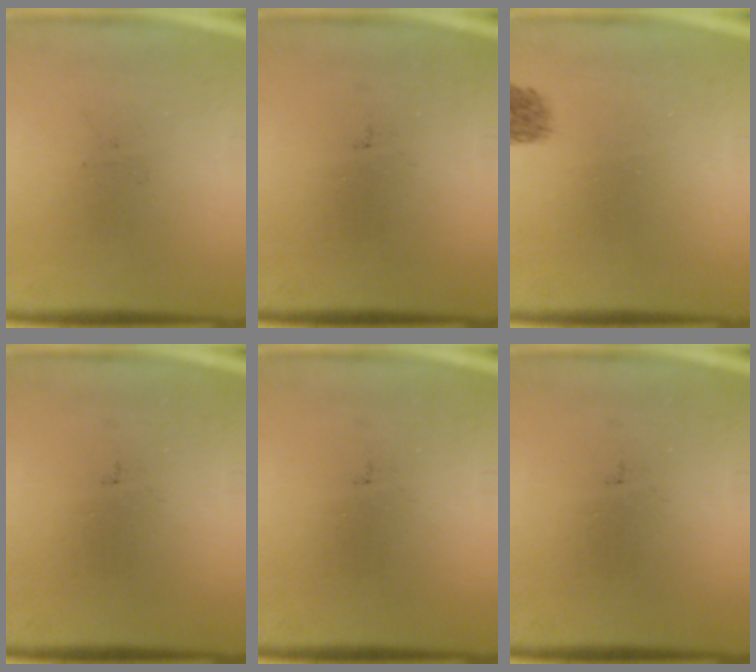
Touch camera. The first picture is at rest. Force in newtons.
{"total": 0.0}
{"total": 1.6}
{"total": 0.0}
{"total": 0.0}
{"total": 0.0}